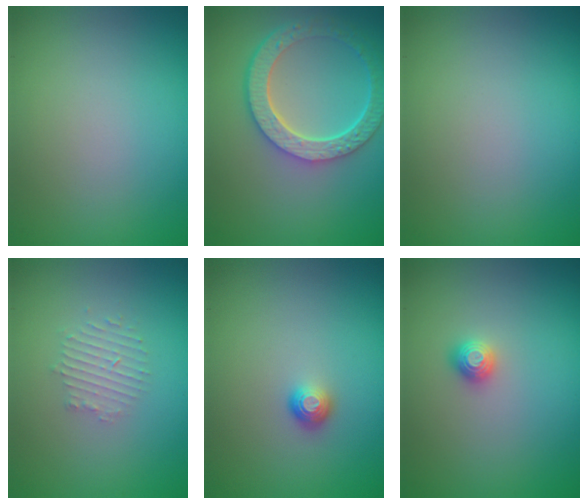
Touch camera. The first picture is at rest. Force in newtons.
{"total": 6.0, "press": 4.5, "slide": 4.0}
{"total": 0.0}
{"total": 1.8, "press": 1.7, "slide": 0.4}
{"total": 1.2, "press": 1.0, "slide": 0.6}
{"total": 1.2, "press": 1.1, "slide": 0.3}